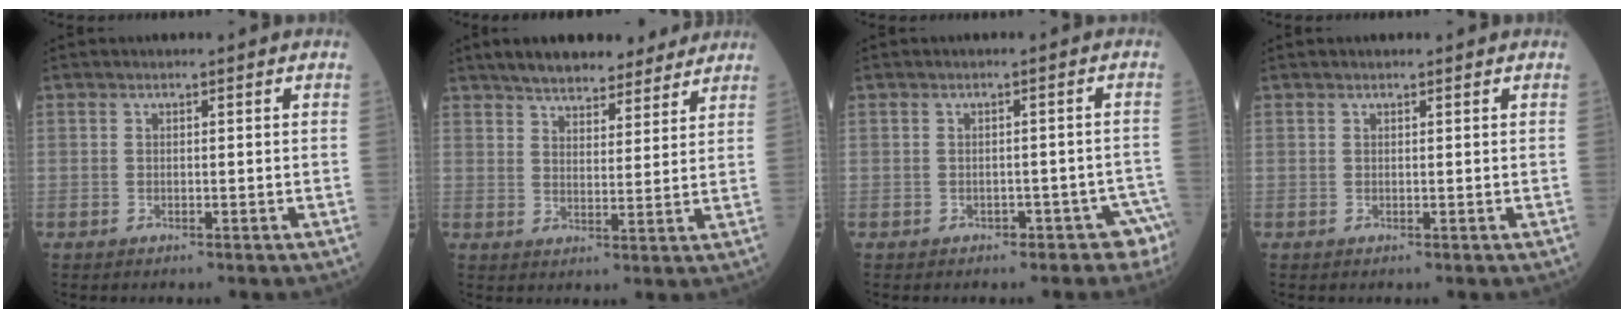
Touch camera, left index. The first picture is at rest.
{"total": 12.8, "force": [11.1, 3.9, 5.1], "torque": [-0.063, 0.022, 0.160]}
{"total": 3.7, "force": [-2.6, 2.3, 1.2], "torque": [0.002, 0.021, -0.029]}
{"total": 0.6, "force": [0.6, 0.2, 0.1], "torque": [-0.007, 0.011, 0.010]}